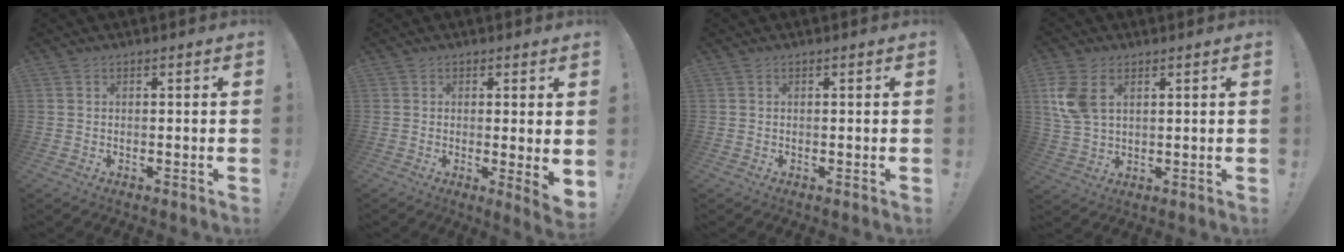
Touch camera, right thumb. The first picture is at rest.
{"total": 4.4, "force": [0.8, 0.7, 4.3], "torque": [-0.052, -0.015, 0.017]}
{"total": 0.0}
{"total": 8.7, "force": [3.6, 5.3, 6.0], "torque": [-0.128, -0.008, 0.071]}